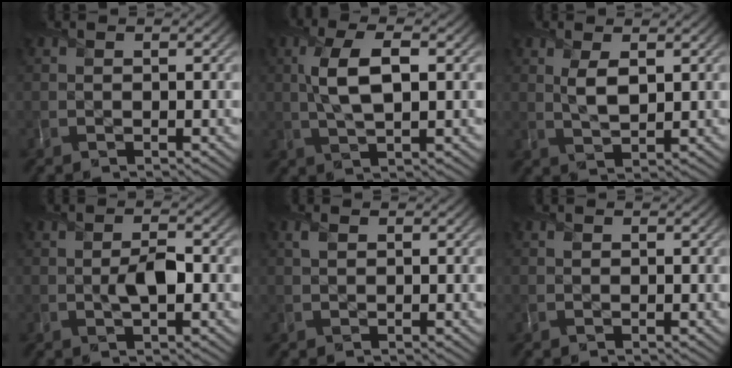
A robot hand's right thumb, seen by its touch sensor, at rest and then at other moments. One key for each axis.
{"total": 6.1, "fx": 0.9, "fy": 2.3, "fz": 5.6, "tx": -0.121, "ty": 0.005, "tz": 0.016}
{"total": 3.3, "fx": 1.2, "fy": 1.5, "fz": 2.7, "tx": -0.061, "ty": -0.004, "tz": 0.026}
{"total": 3.0, "fx": -0.4, "fy": 1.3, "fz": 2.6, "tx": -0.051, "ty": 0.001, "tz": -0.005}
{"total": 0.8, "fx": 0.3, "fy": 0.4, "fz": 0.5, "tx": -0.016, "ty": 0.001, "tz": 0.008}
{"total": 0.0}